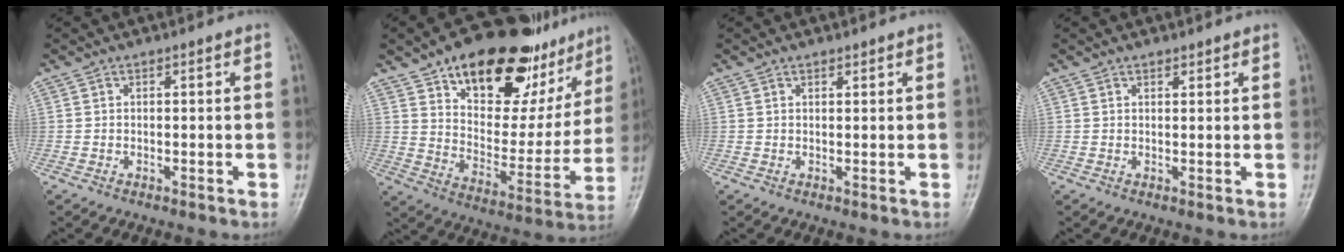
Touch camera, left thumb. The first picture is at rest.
{"total": 26.5, "force": [16.7, 13.2, 15.8], "torque": [-0.171, -0.049, 0.255]}
{"total": 0.9, "force": [0.7, 0.3, 0.3], "torque": [-0.004, -0.005, 0.012]}
{"total": 1.0, "force": [0.9, 0.4, 0.3], "torque": [-0.001, -0.006, 0.013]}